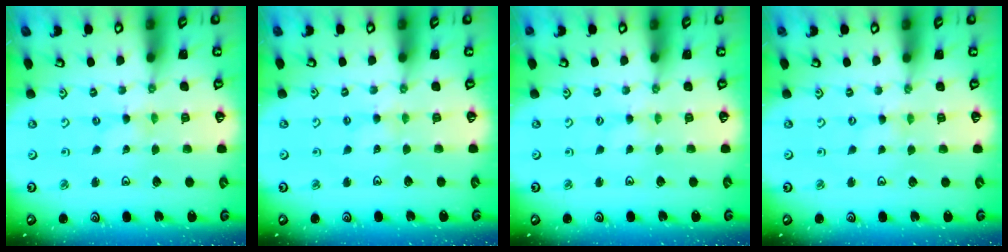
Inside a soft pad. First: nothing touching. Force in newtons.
{"total": 1.9, "press": 1.9, "slide": 0.3}
{"total": 0.0}
{"total": 0.0}